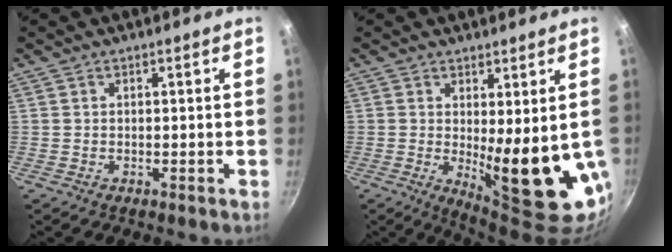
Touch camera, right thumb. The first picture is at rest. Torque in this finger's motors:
{"motor_torque": [2.44, 2.41, 1.51, 0.16, 0.38]}